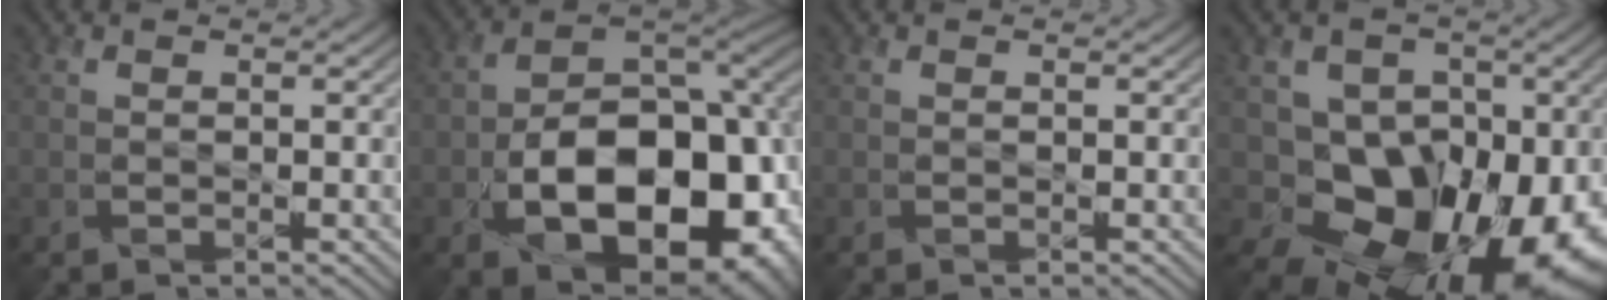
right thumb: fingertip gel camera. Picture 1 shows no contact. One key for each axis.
{"total": 18.9, "fx": -5.7, "fy": 11.8, "fz": 13.7, "tx": -0.202, "ty": -0.044, "tz": -0.076}
{"total": 0.0}
{"total": 15.2, "fx": -2.4, "fy": 11.5, "fz": 9.7, "tx": -0.131, "ty": -0.029, "tz": -0.044}